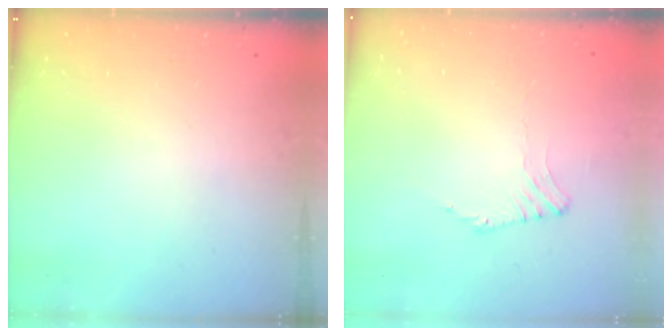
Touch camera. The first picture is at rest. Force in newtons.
{"total": 0.0}